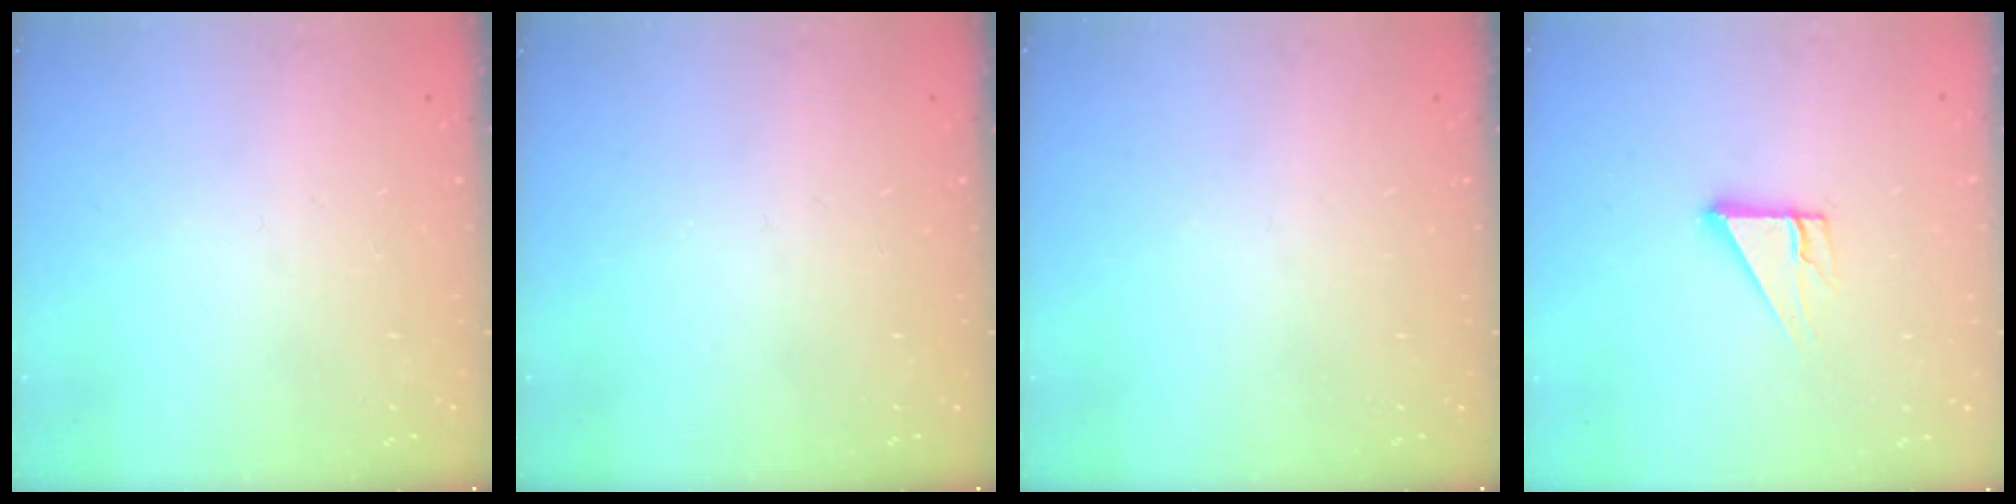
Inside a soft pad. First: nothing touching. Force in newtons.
{"total": 0.0}
{"total": 0.0}
{"total": 5.1, "press": 5.0, "slide": 0.4}